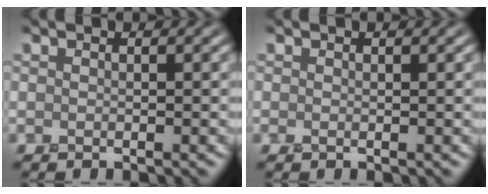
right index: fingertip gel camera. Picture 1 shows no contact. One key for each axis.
{"total": 0.0}